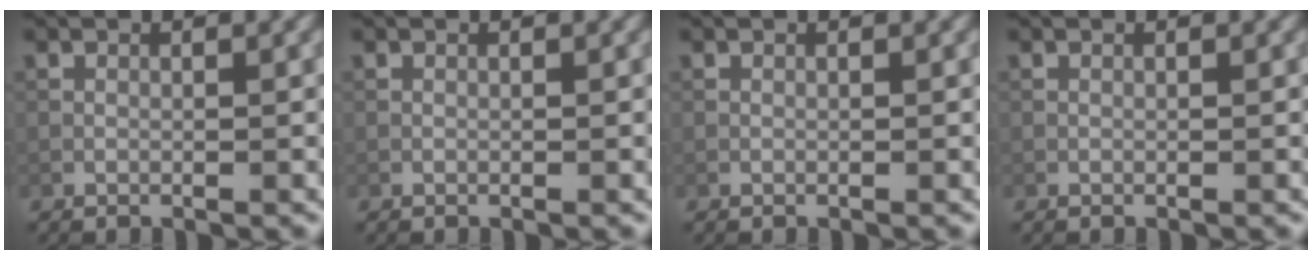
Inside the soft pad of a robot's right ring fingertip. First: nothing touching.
{"total": 0.0}
{"total": 0.0}
{"total": 0.0}